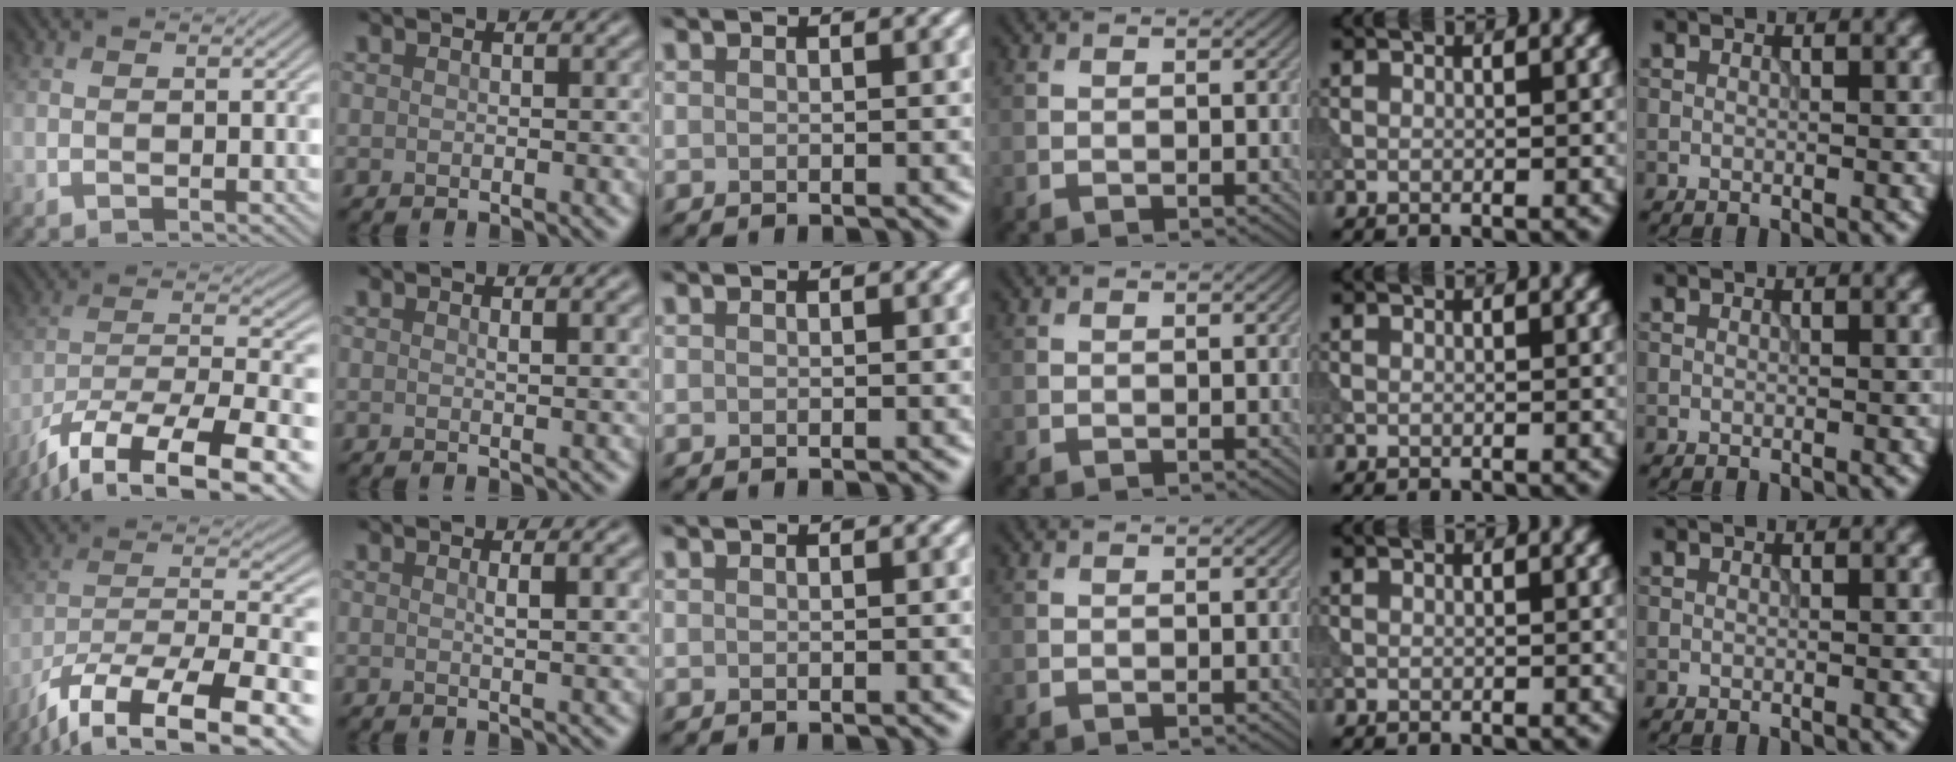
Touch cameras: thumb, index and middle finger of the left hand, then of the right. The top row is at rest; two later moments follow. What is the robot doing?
{"motion": "extract", "object": "tissue"}